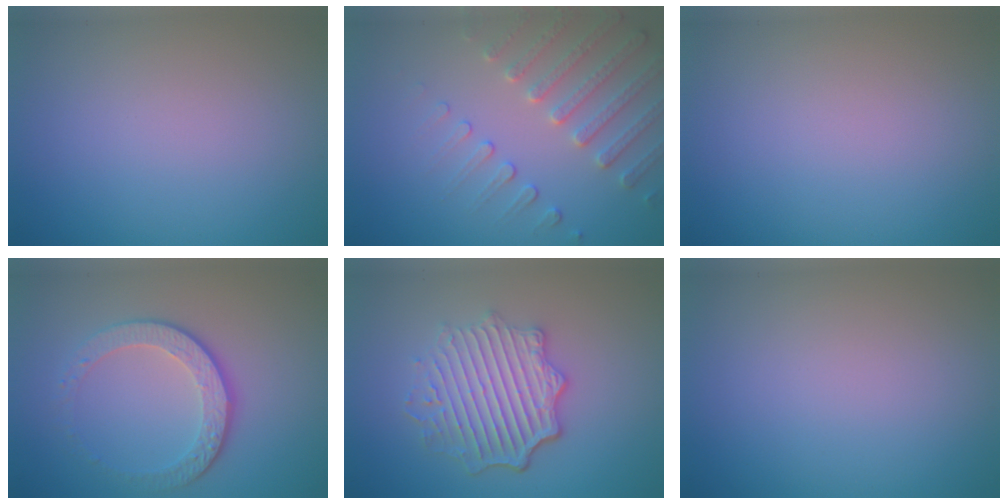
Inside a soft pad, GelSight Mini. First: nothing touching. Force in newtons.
{"total": 3.8, "press": 3.6, "slide": 1.1}
{"total": 0.0}
{"total": 4.3, "press": 3.1, "slide": 3.0}
{"total": 5.7, "press": 4.4, "slide": 3.5}
{"total": 0.0}